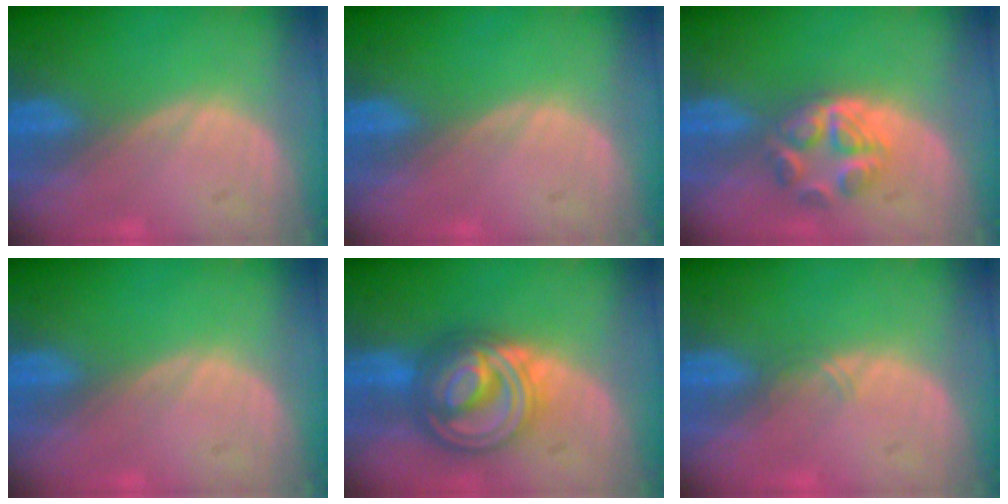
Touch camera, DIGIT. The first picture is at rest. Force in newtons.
{"total": 0.0}
{"total": 6.2, "press": 5.2, "slide": 3.3}
{"total": 0.0}
{"total": 9.2, "press": 9.2, "slide": 0.6}
{"total": 0.8, "press": 0.7, "slide": 0.4}